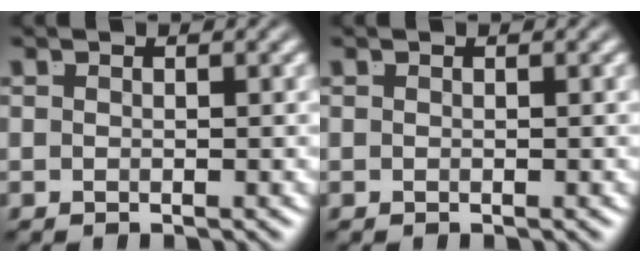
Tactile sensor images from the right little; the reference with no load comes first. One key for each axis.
{"total": 0.0}